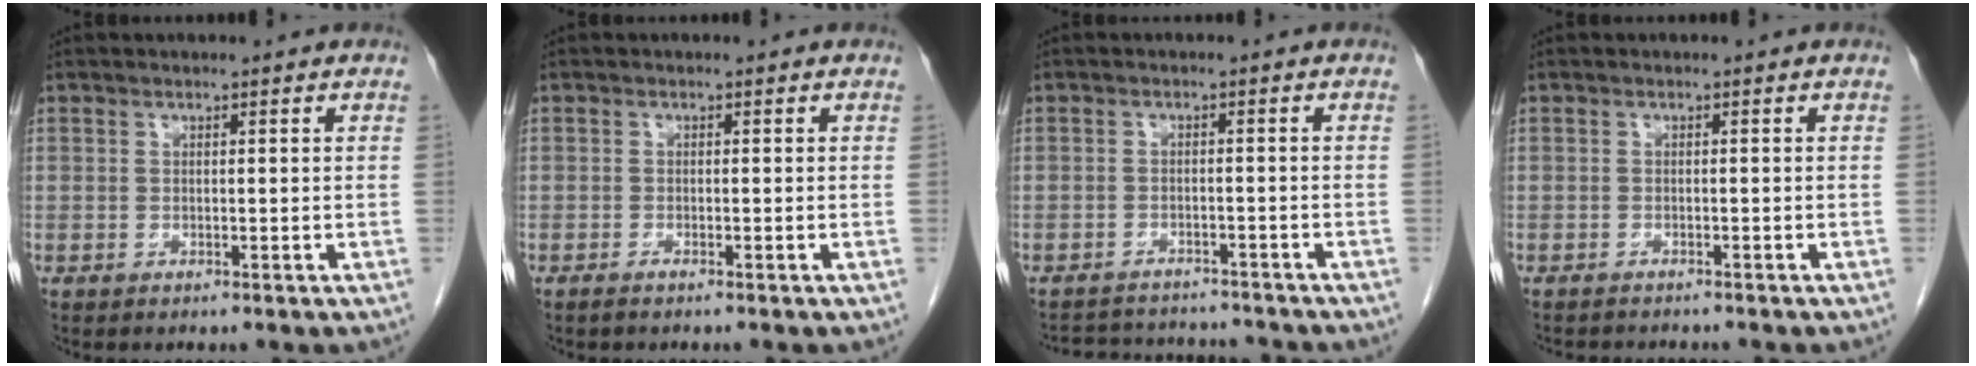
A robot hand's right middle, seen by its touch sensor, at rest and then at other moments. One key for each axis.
{"total": 0.6, "fx": -0.5, "fy": 0.0, "fz": 0.3, "tx": -0.012, "ty": -0.002, "tz": -0.010}
{"total": 9.8, "fx": -9.4, "fy": 1.8, "fz": 1.9, "tx": -0.040, "ty": 0.008, "tz": -0.125}
{"total": 3.8, "fx": -3.6, "fy": 0.6, "fz": 1.2, "tx": -0.018, "ty": -0.009, "tz": -0.048}